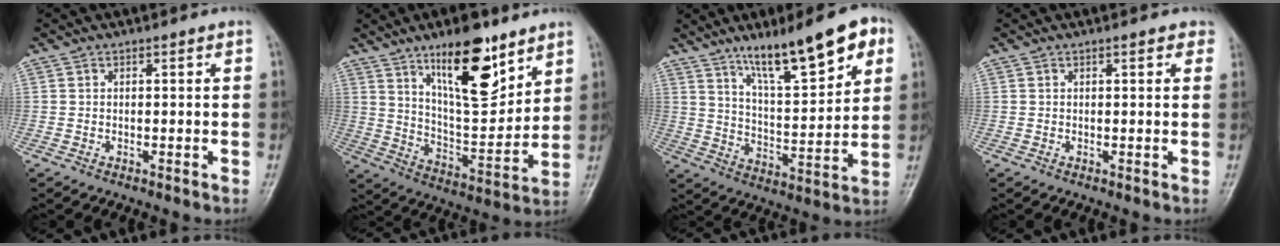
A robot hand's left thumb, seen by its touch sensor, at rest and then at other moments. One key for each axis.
{"total": 17.0, "fx": 10.4, "fy": 6.1, "fz": 12.0, "tx": -0.154, "ty": -0.068, "tz": 0.182}
{"total": 17.5, "fx": 10.2, "fy": 4.8, "fz": 13.4, "tx": -0.180, "ty": -0.039, "tz": 0.170}
{"total": 2.1, "fx": 1.4, "fy": 0.9, "fz": 1.3, "tx": 0.000, "ty": 0.002, "tz": 0.011}